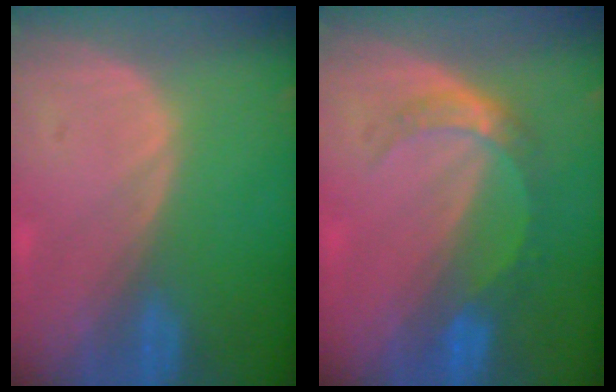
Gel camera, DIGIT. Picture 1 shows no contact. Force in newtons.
{"total": 5.2, "press": 4.7, "slide": 2.3}